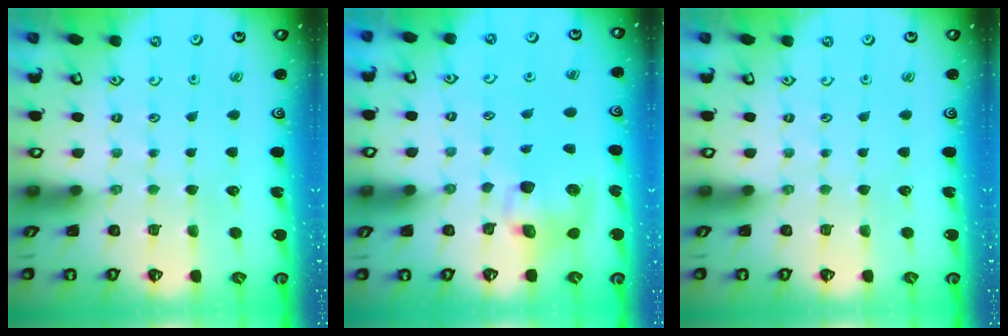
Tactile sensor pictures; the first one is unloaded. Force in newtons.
{"total": 8.8, "press": 8.7, "slide": 1.2}
{"total": 0.0}